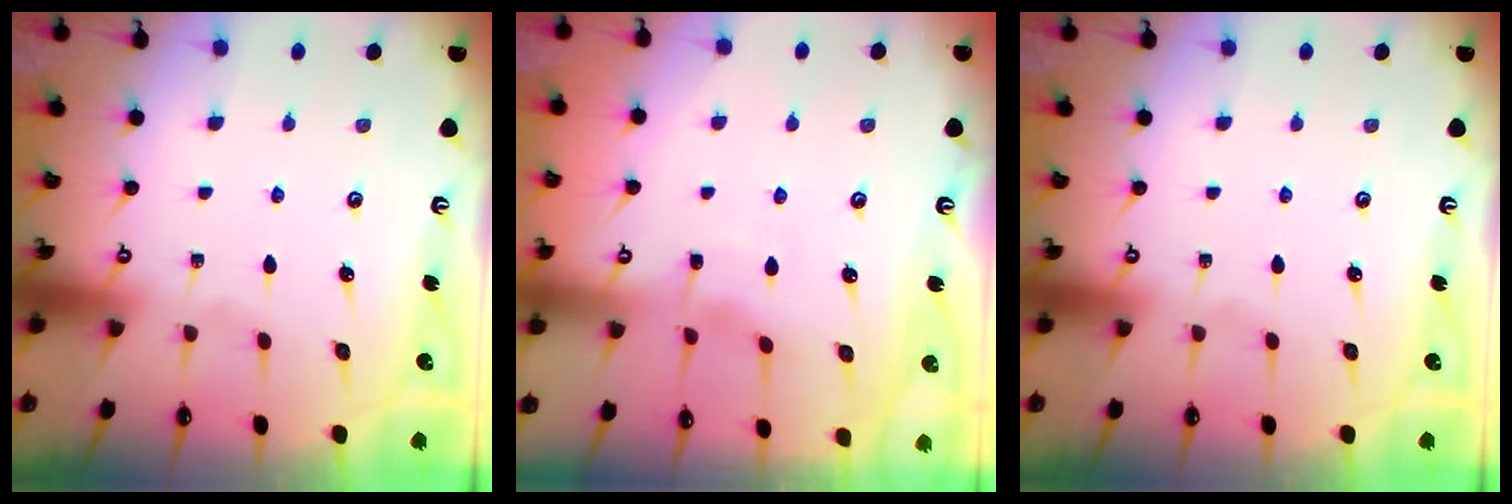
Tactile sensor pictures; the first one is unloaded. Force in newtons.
{"total": 2.9, "press": 2.9, "slide": 0.4}
{"total": 0.0}